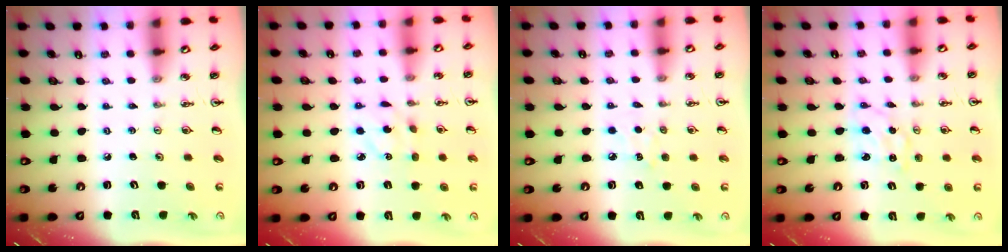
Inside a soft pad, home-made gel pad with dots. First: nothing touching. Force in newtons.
{"total": 3.9, "press": 3.9, "slide": 0.3}
{"total": 5.4, "press": 5.4, "slide": 0.7}
{"total": 2.0, "press": 2.0, "slide": 0.2}